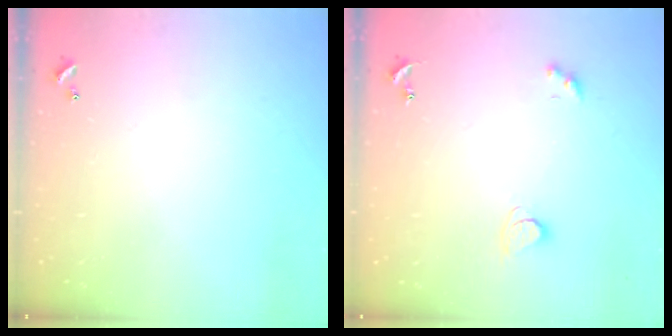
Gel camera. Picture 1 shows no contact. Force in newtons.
{"total": 2.4, "press": 2.3, "slide": 0.6}